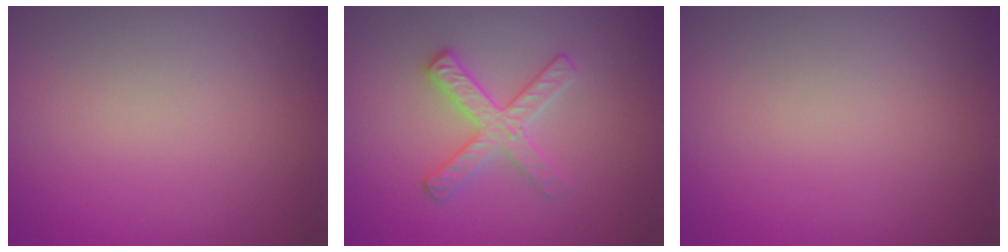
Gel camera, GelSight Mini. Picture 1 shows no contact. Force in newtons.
{"total": 2.8, "press": 2.8, "slide": 0.3}
{"total": 0.0}